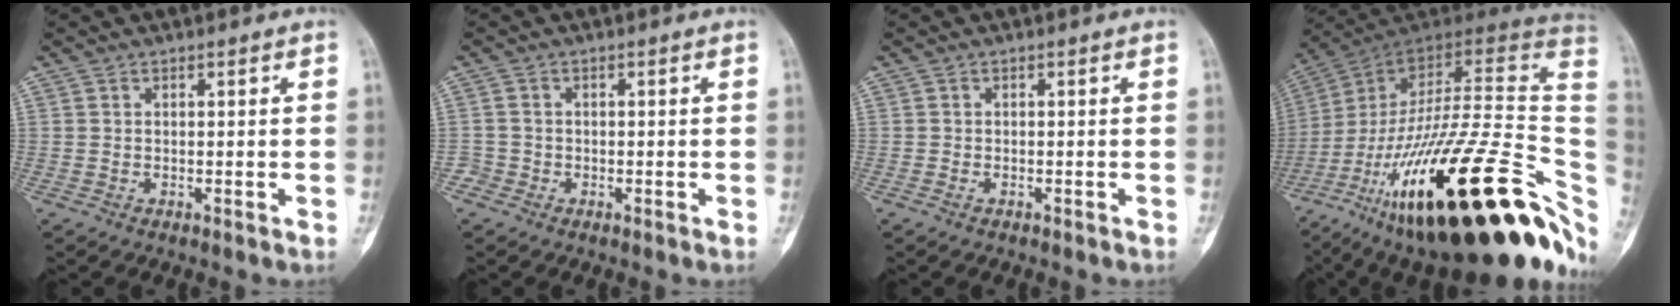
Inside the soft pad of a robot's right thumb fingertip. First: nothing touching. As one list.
[{"total": 1.8, "force": [-0.9, 1.5, -0.1], "torque": [0.010, 0.008, -0.025]}, {"total": 0.6, "force": [-0.4, 0.3, 0.3], "torque": [-0.009, 0.003, -0.007]}, {"total": 42.0, "force": [-14.6, 15.4, 36.2], "torque": [-0.492, 0.067, -0.231]}]